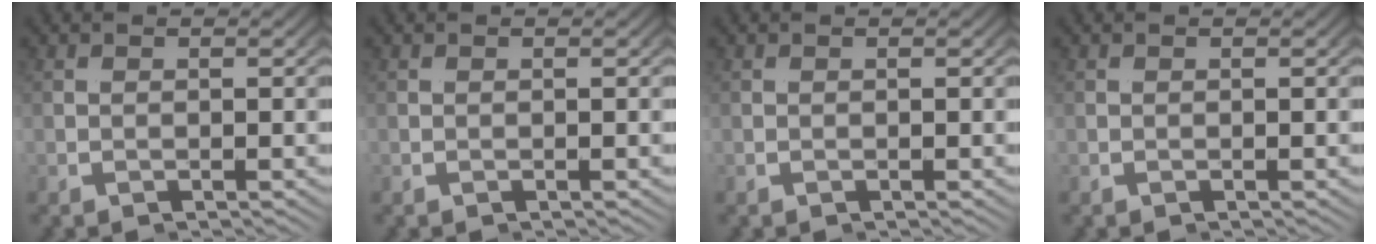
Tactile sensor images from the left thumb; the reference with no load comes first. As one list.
[{"total": 0.0}, {"total": 0.0}, {"total": 0.0}]